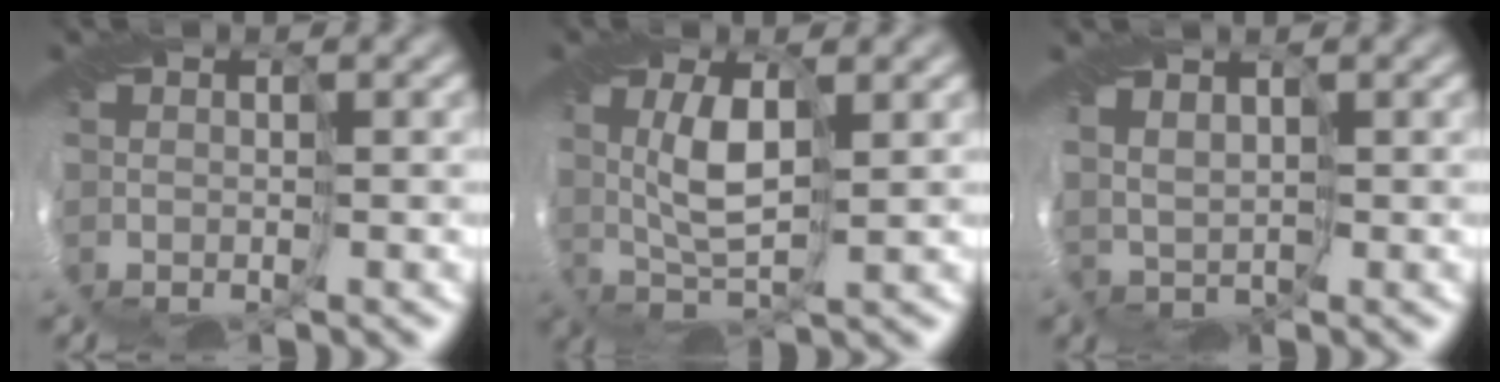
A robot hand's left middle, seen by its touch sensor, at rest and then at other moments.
{"total": 4.2, "force": [0.3, 1.9, 3.7], "torque": [-0.091, 0.003, 0.007]}
{"total": 2.3, "force": [1.1, 1.4, 1.5], "torque": [-0.034, 0.001, 0.020]}